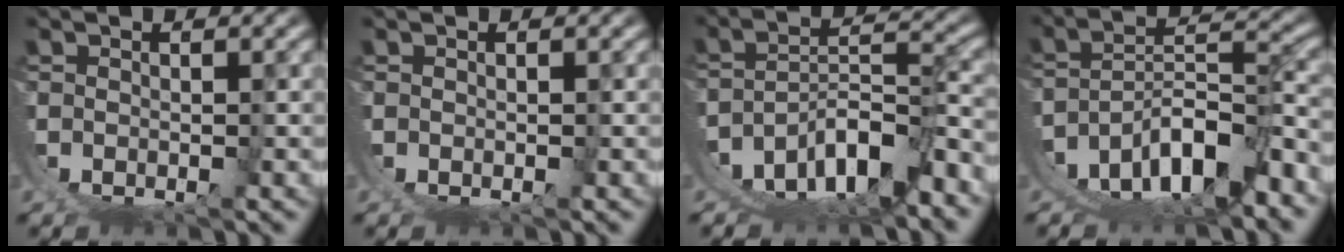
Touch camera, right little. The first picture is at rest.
{"total": 0.0}
{"total": 10.9, "force": [-4.4, 7.1, 7.0], "torque": [-0.132, -0.019, -0.065]}
{"total": 12.1, "force": [-4.1, 8.1, 7.9], "torque": [-0.152, -0.020, -0.061]}